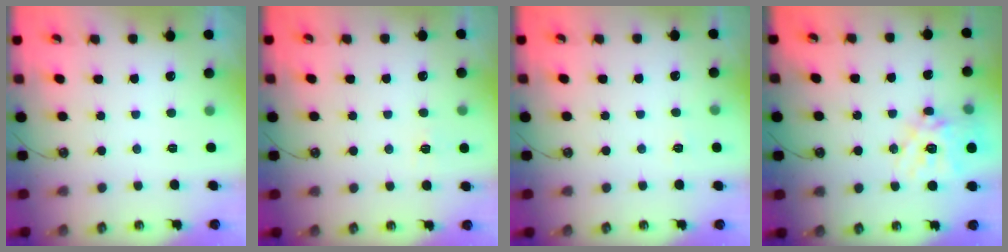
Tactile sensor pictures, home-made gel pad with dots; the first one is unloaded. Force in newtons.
{"total": 4.9, "press": 4.9, "slide": 0.5}
{"total": 3.4, "press": 3.4, "slide": 0.4}
{"total": 17.9, "press": 17.7, "slide": 2.6}